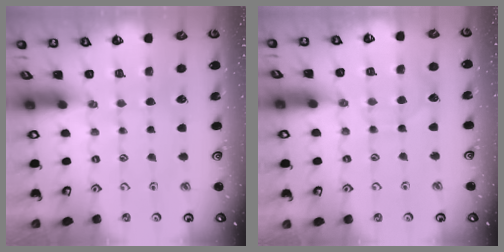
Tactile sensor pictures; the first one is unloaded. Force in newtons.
{"total": 4.8, "press": 4.8, "slide": 0.6}